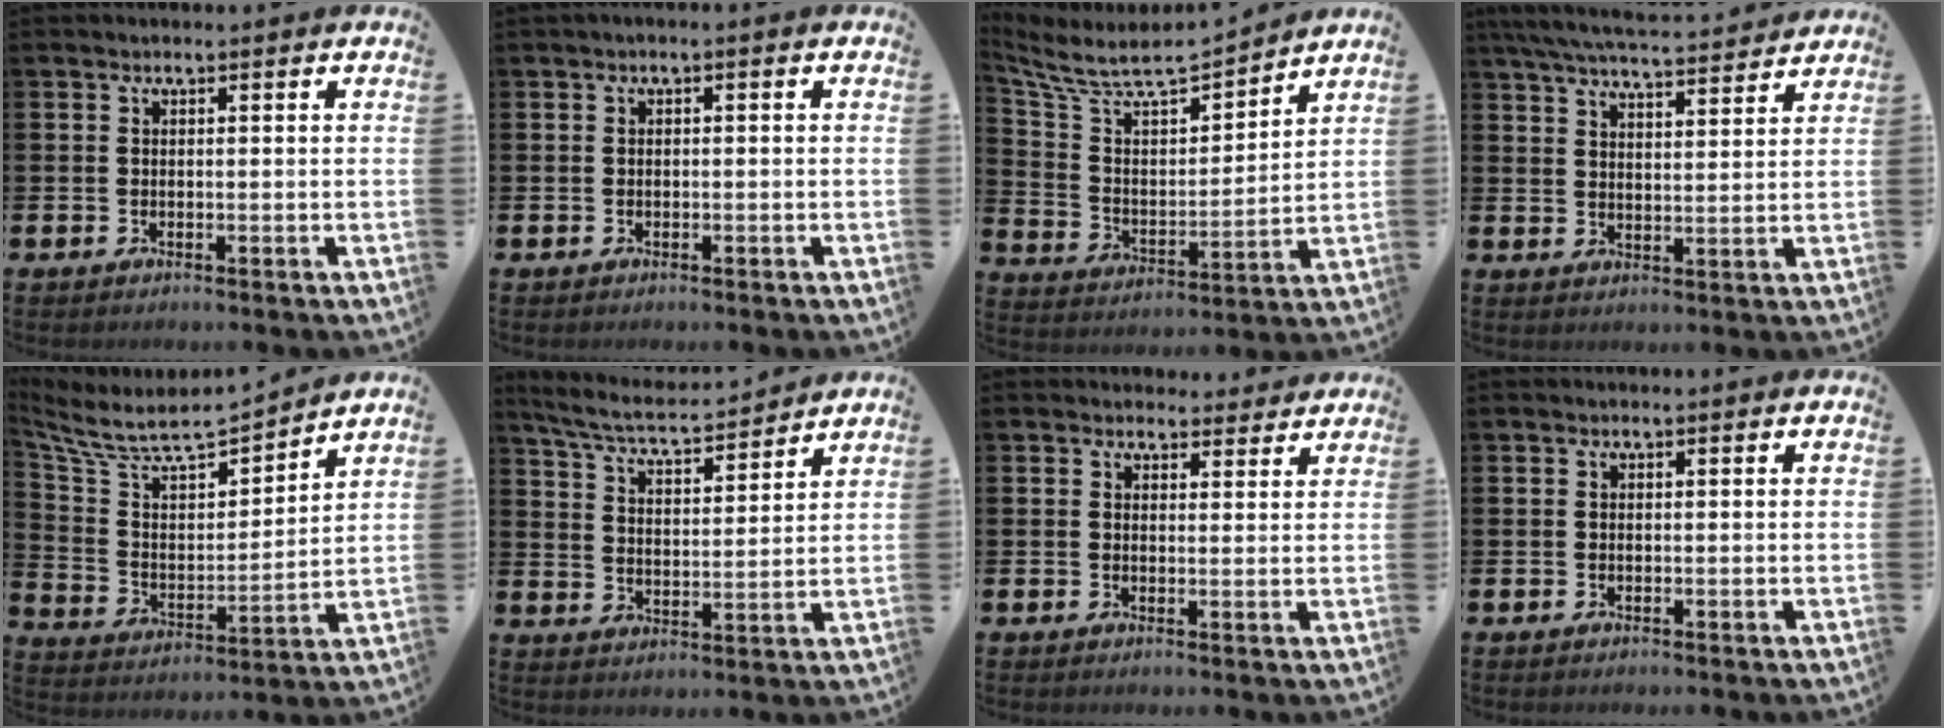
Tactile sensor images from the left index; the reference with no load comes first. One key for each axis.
{"total": 0.6, "fx": -0.4, "fy": 0.1, "fz": 0.4, "tx": -0.010, "ty": -0.001, "tz": -0.008}
{"total": 6.8, "fx": 6.2, "fy": 1.3, "fz": 2.5, "tx": -0.082, "ty": -0.043, "tz": 0.104}
{"total": 6.3, "fx": 6.0, "fy": 0.6, "fz": 1.8, "tx": -0.047, "ty": -0.039, "tz": 0.105}
{"total": 7.4, "fx": 6.8, "fy": 2.0, "fz": 2.2, "tx": -0.085, "ty": -0.057, "tz": 0.112}
{"total": 6.2, "fx": 5.8, "fy": 1.0, "fz": 2.1, "tx": -0.067, "ty": -0.036, "tz": 0.097}
{"total": 2.8, "fx": 2.6, "fy": 1.0, "fz": -0.2, "tx": 0.011, "ty": -0.012, "tz": 0.045}
{"total": 0.0}